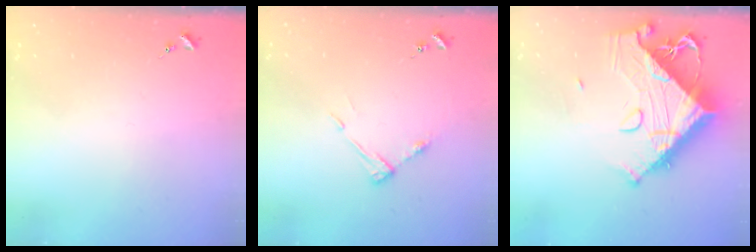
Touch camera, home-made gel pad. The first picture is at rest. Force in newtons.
{"total": 6.4, "press": 6.4, "slide": 0.4}
{"total": 20.0, "press": 19.9, "slide": 2.3}